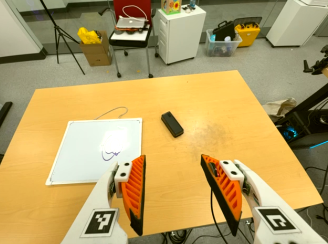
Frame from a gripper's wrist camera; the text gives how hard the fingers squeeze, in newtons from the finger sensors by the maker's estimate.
{"total": 0.0}